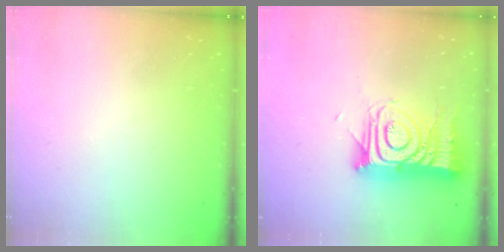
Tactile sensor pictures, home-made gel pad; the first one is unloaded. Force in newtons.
{"total": 16.7, "press": 16.6, "slide": 1.4}